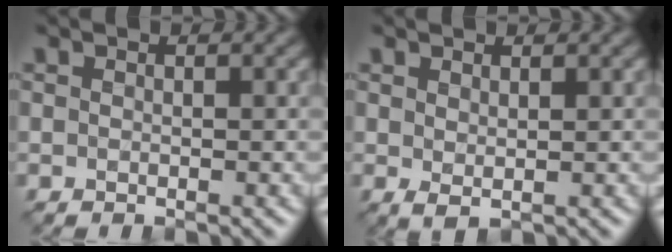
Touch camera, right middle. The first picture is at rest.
{"total": 0.7, "force": [0.5, 0.3, 0.4], "torque": [-0.012, -0.002, 0.015]}